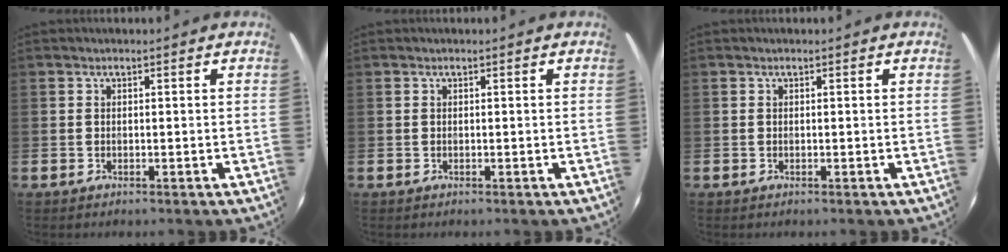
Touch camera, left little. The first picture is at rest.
{"total": 0.0}
{"total": 0.0}